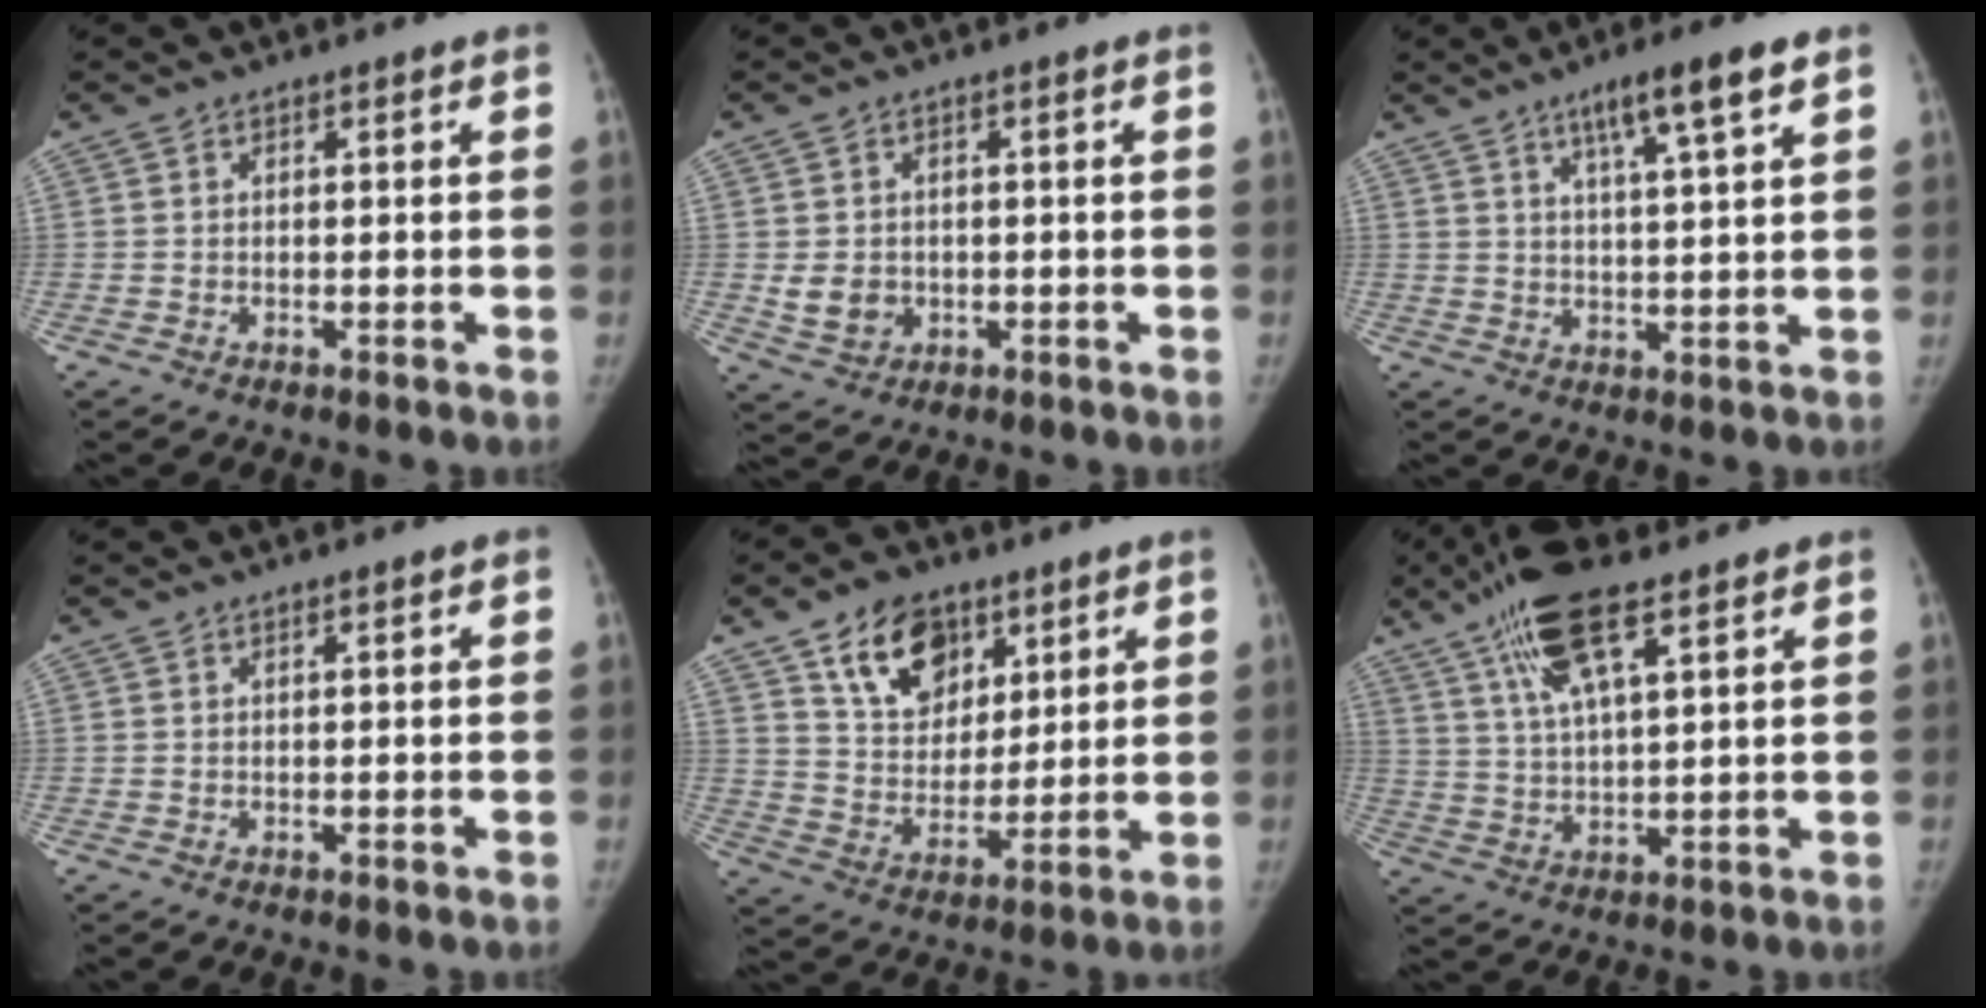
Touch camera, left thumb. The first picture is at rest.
{"total": 4.9, "force": [-0.4, 4.2, 2.5], "torque": [-0.028, 0.000, 0.004]}
{"total": 8.7, "force": [5.1, 0.7, 7.0], "torque": [-0.116, -0.018, 0.083]}
{"total": 0.6, "force": [0.4, 0.1, 0.5], "torque": [-0.006, 0.001, 0.005]}
{"total": 13.7, "force": [7.6, 9.2, 6.7], "torque": [-0.076, -0.039, 0.137]}
{"total": 12.9, "force": [7.5, 4.0, 9.7], "torque": [-0.178, -0.012, 0.141]}